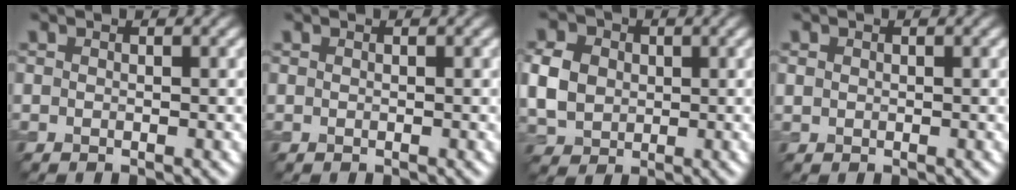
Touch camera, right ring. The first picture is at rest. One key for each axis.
{"total": 0.0}
{"total": 4.9, "fx": 0.4, "fy": 4.1, "fz": 2.7, "tx": -0.064, "ty": 0.005, "tz": 0.006}
{"total": 0.7, "fx": 0.2, "fy": 0.6, "fz": 0.2, "tx": -0.001, "ty": -0.001, "tz": 0.004}